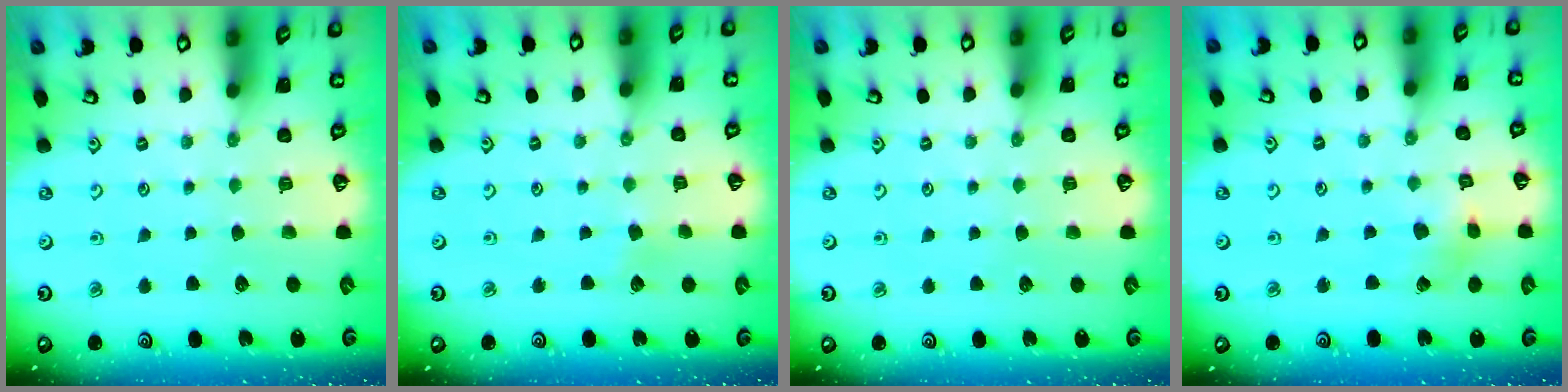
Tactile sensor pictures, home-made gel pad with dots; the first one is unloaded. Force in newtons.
{"total": 2.9, "press": 2.9, "slide": 0.3}
{"total": 0.0}
{"total": 3.0, "press": 2.9, "slide": 0.5}